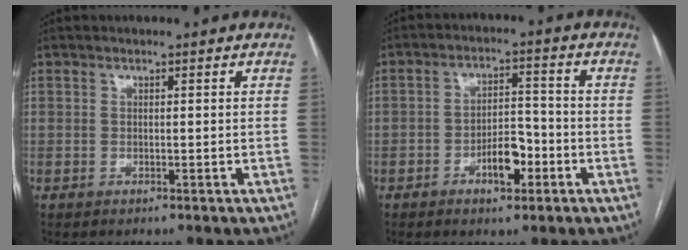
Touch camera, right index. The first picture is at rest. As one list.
[{"total": 6.0, "force": [-2.8, 2.6, 4.7], "torque": [-0.076, 0.011, -0.043]}]